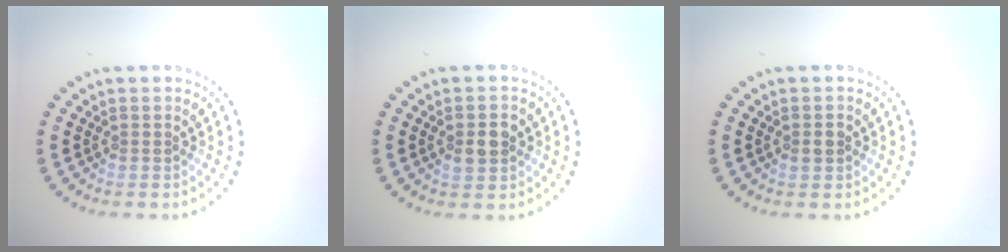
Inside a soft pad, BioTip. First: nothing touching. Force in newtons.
{"total": 2.6, "press": 2.6, "slide": 0.2}
{"total": 0.9, "press": 0.9, "slide": 0.0}